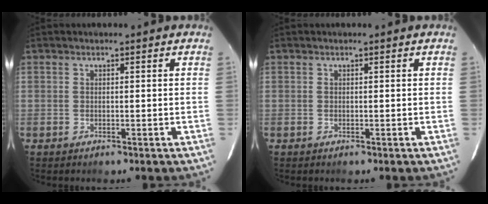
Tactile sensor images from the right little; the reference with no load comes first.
{"total": 0.0}